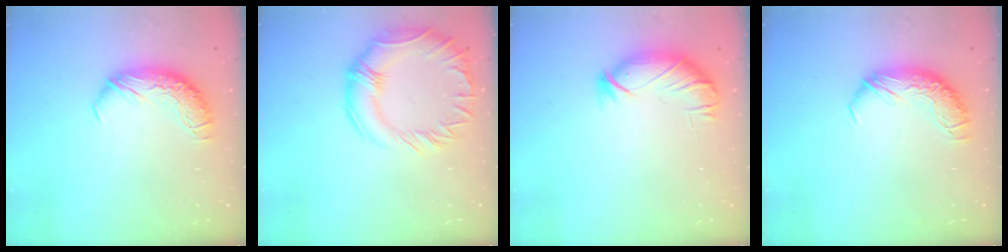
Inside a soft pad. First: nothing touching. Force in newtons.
{"total": 7.3, "press": 6.9, "slide": 2.5}
{"total": 3.8, "press": 3.5, "slide": 1.5}
{"total": 0.0}